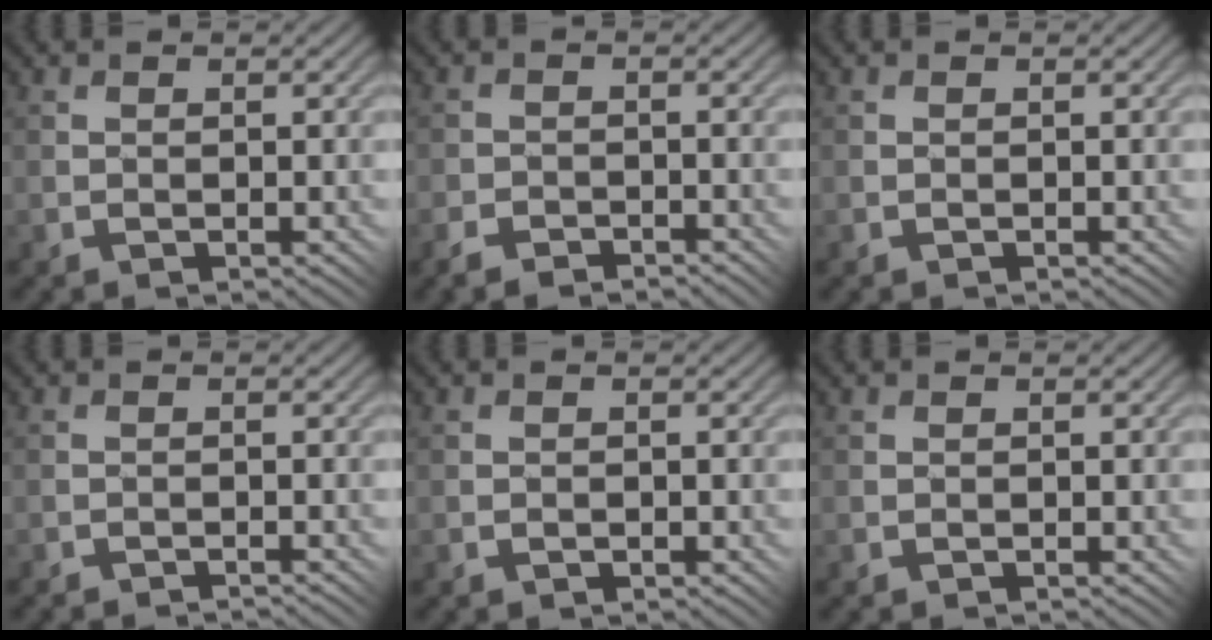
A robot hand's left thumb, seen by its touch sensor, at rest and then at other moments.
{"total": 2.7, "force": [-2.4, 1.1, 0.8], "torque": [-0.015, 0.002, -0.050]}
{"total": 0.0}
{"total": 1.2, "force": [-0.7, -0.6, -0.7], "torque": [0.014, 0.009, -0.020]}
{"total": 0.6, "force": [-0.4, 0.3, 0.2], "torque": [0.001, 0.000, -0.007]}
{"total": 0.0}